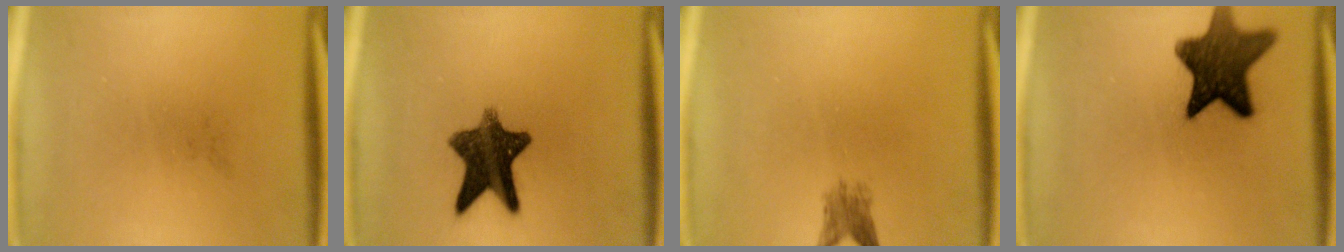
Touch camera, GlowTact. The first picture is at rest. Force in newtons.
{"total": 10.9}
{"total": 2.5}
{"total": 12.4}